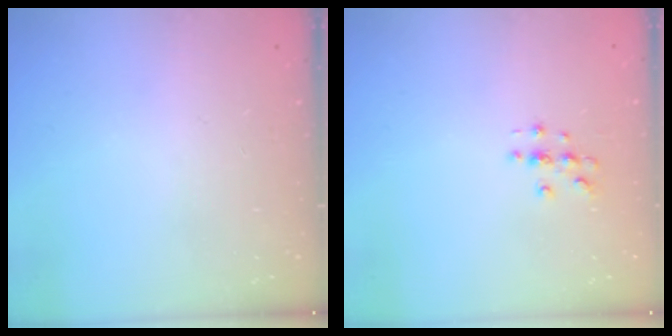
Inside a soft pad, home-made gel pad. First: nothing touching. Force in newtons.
{"total": 3.0, "press": 3.0, "slide": 0.3}